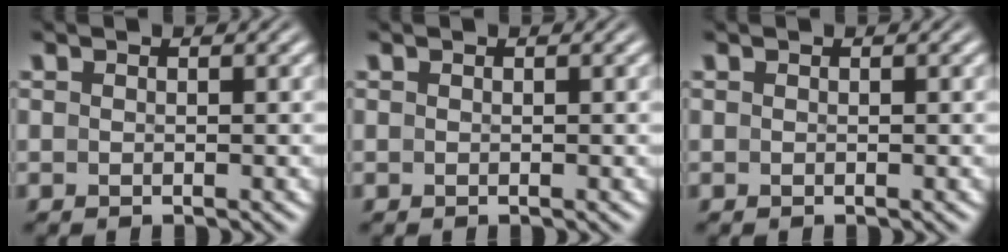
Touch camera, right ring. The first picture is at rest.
{"total": 0.0}
{"total": 0.0}